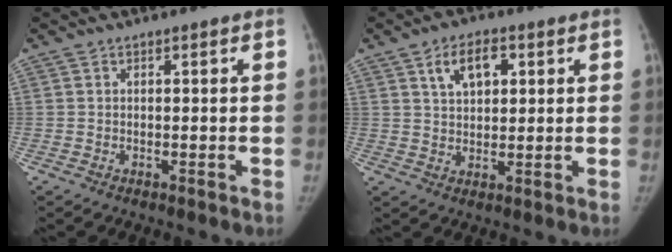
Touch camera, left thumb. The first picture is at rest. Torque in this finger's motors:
{"motor_torque": [-0.12, 0.21, 0.84, -0.38, 0.04]}